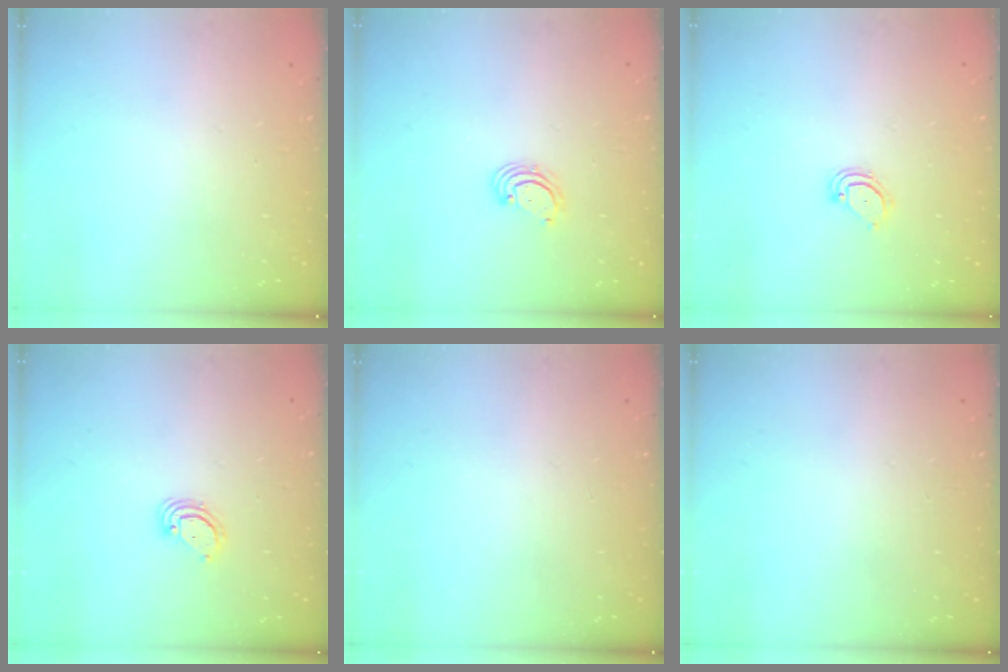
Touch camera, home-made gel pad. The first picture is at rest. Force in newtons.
{"total": 2.5, "press": 2.5, "slide": 0.3}
{"total": 3.4, "press": 3.4, "slide": 0.2}
{"total": 2.9, "press": 2.9, "slide": 0.2}
{"total": 0.0}
{"total": 0.0}